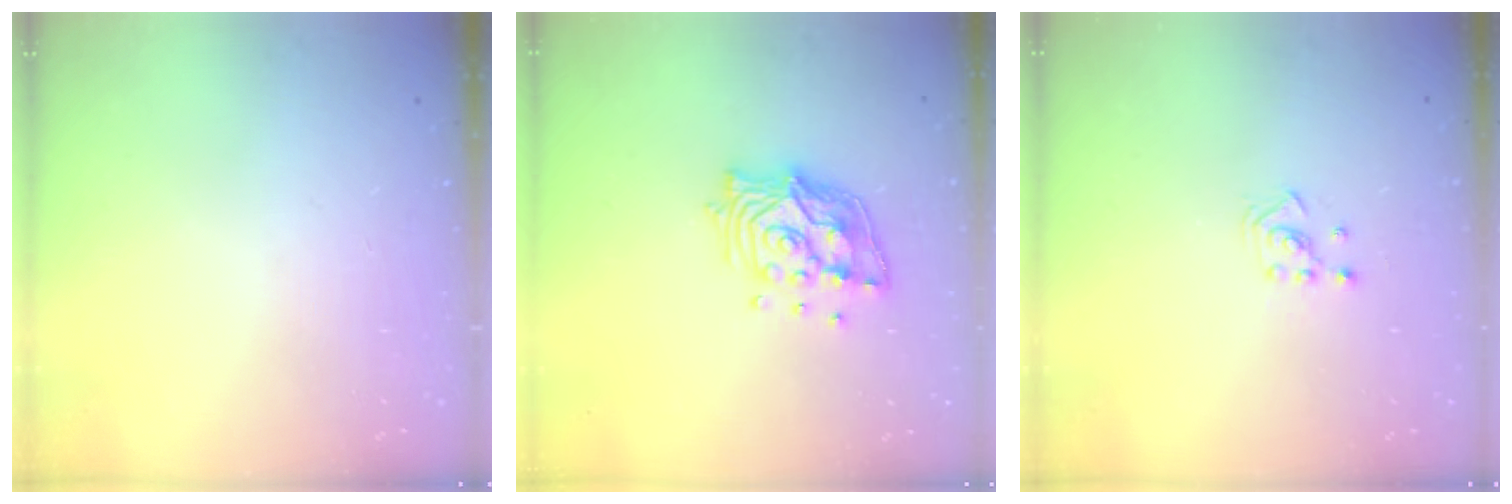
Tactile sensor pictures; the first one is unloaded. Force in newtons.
{"total": 13.4, "press": 13.3, "slide": 1.3}
{"total": 2.1, "press": 2.1, "slide": 0.3}